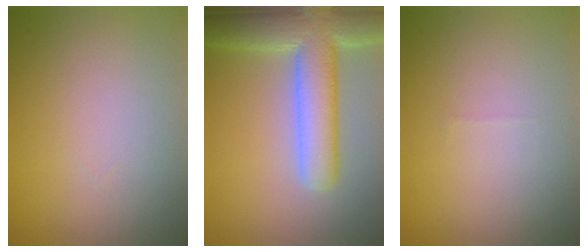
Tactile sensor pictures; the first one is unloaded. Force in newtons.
{"total": 7.6, "press": 7.6, "slide": 0.6}
{"total": 0.0}